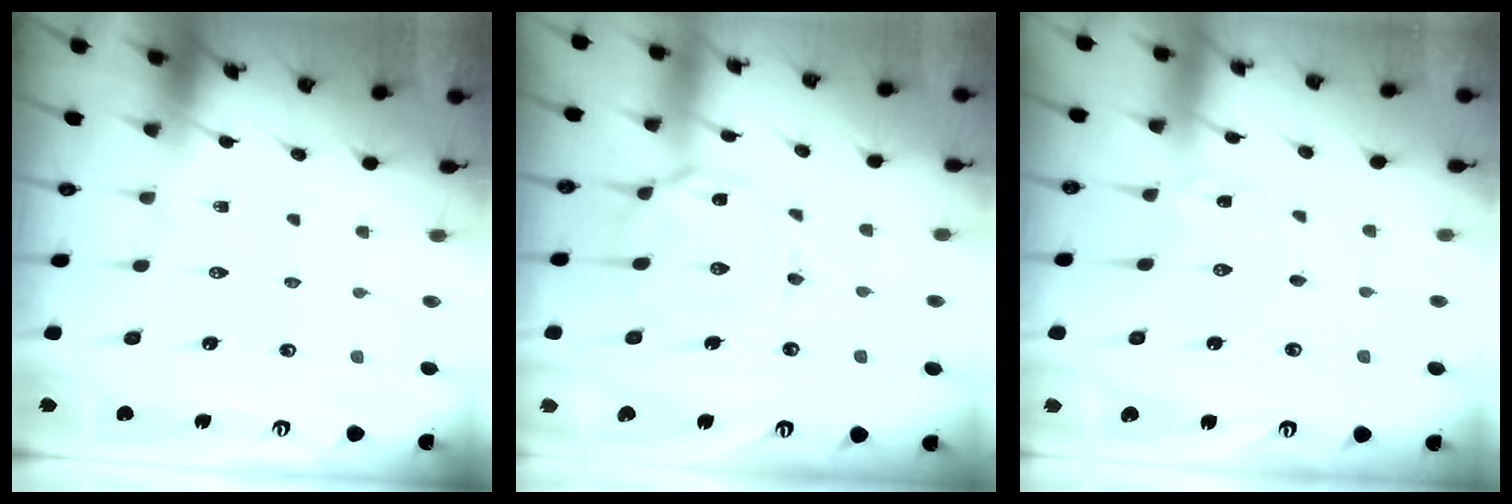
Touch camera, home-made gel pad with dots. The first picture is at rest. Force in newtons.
{"total": 8.2, "press": 8.2, "slide": 0.7}
{"total": 0.8, "press": 0.8, "slide": 0.1}